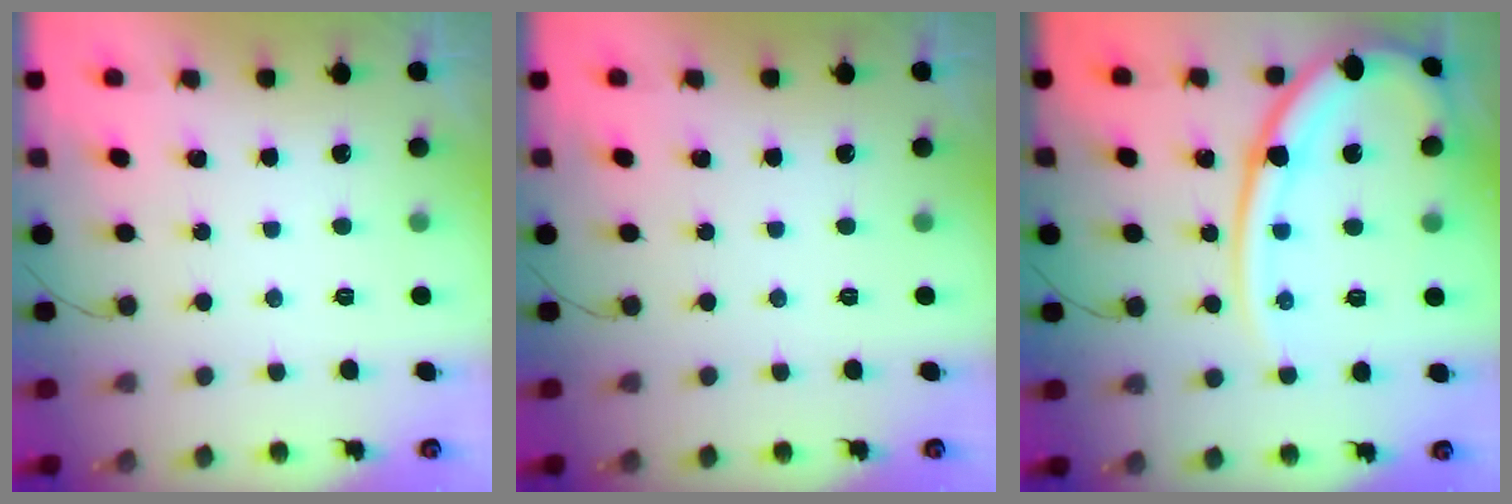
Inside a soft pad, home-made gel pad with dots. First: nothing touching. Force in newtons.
{"total": 0.0}
{"total": 16.6, "press": 16.5, "slide": 2.1}